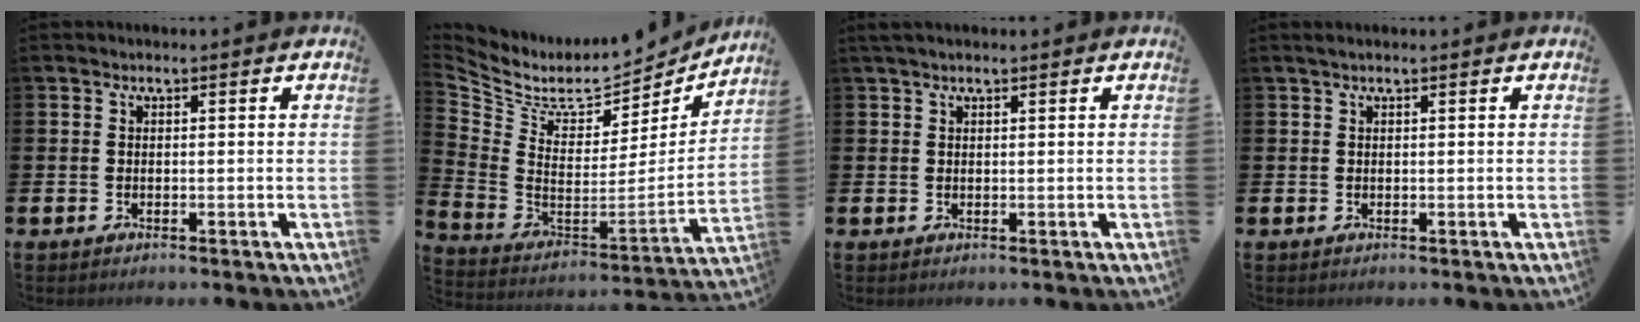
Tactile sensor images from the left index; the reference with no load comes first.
{"total": 7.6, "force": [6.6, 3.3, 2.0], "torque": [-0.083, -0.055, 0.114]}
{"total": 1.4, "force": [1.2, 0.4, 0.8], "torque": [-0.012, 0.003, 0.019]}
{"total": 0.8, "force": [0.5, 0.1, 0.6], "torque": [-0.015, 0.004, 0.009]}